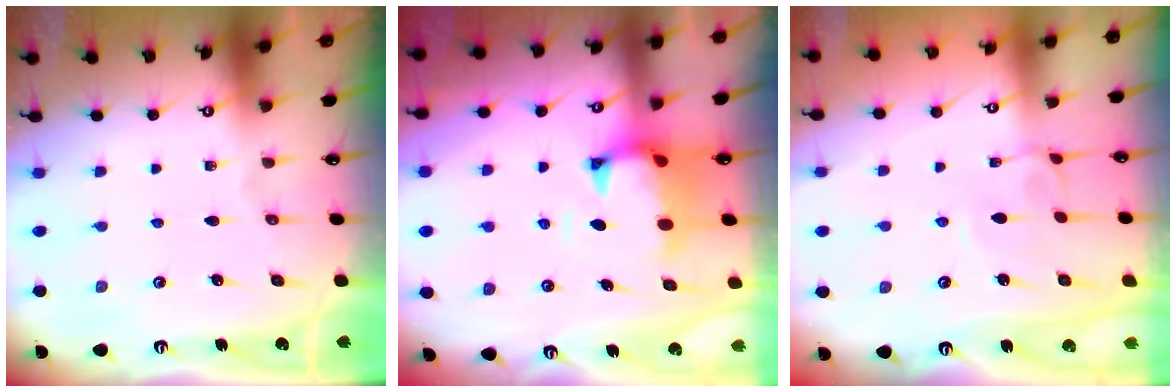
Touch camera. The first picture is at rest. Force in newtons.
{"total": 1.1, "press": 0.3, "slide": 1.1}
{"total": 2.5, "press": 2.5, "slide": 0.3}